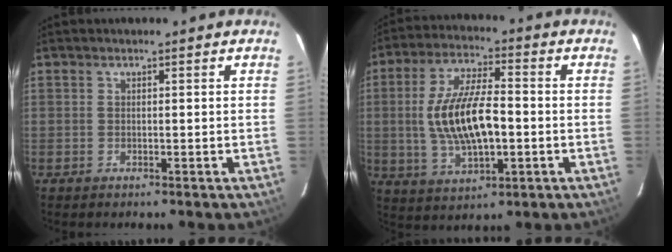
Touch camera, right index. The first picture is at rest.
{"total": 14.0, "force": [-1.1, 5.5, 12.8], "torque": [-0.255, 0.002, -0.012]}